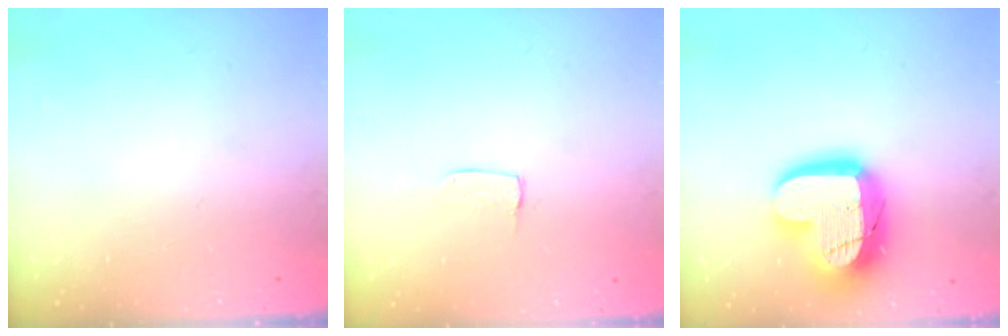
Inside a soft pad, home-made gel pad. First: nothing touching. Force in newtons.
{"total": 4.1, "press": 4.0, "slide": 0.2}
{"total": 20.6, "press": 20.6, "slide": 1.5}